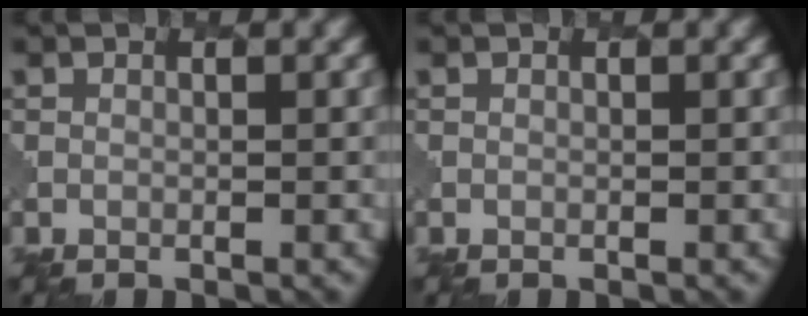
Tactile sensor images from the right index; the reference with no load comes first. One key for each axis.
{"total": 0.0}